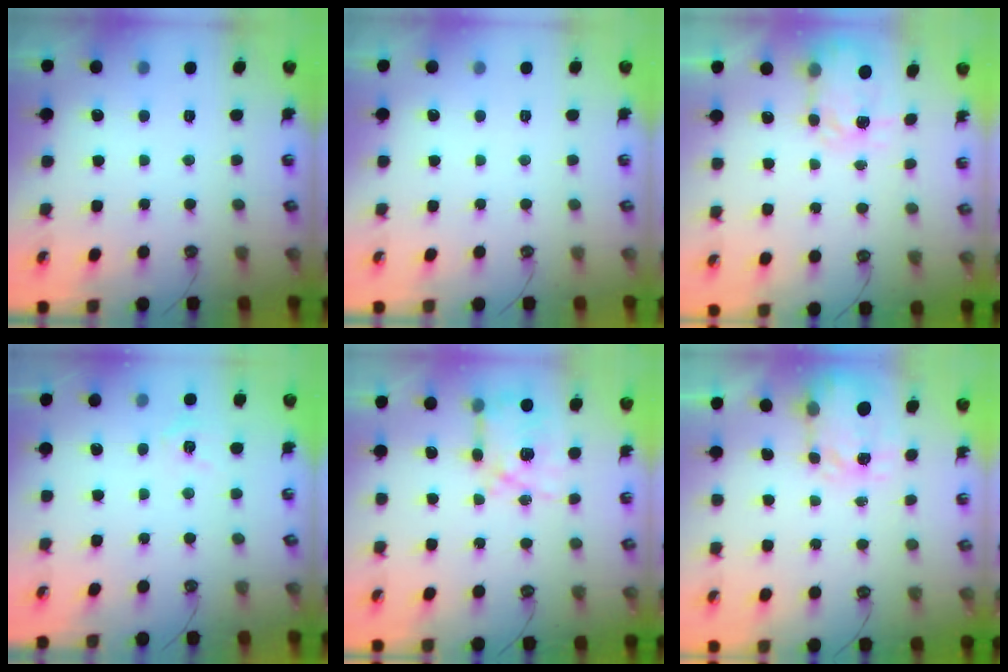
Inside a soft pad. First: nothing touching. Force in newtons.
{"total": 0.0}
{"total": 5.1, "press": 5.1, "slide": 0.4}
{"total": 7.3, "press": 7.3, "slide": 0.7}
{"total": 10.1, "press": 10.0, "slide": 0.6}
{"total": 3.9, "press": 3.8, "slide": 0.6}